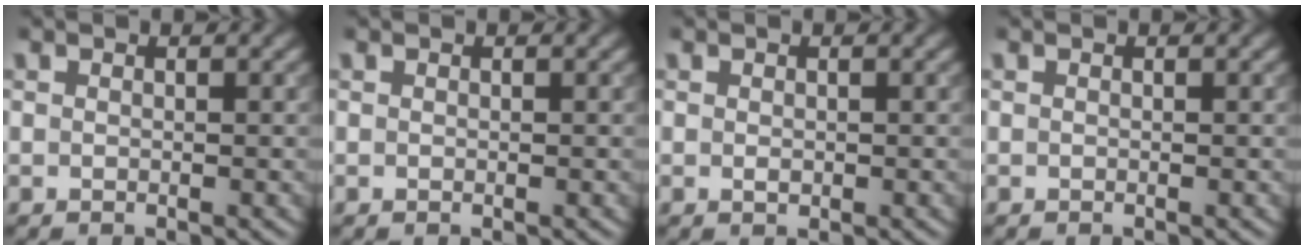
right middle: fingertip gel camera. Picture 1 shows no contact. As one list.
[{"total": 0.0}, {"total": 0.6, "force": [-0.1, 0.5, 0.5], "torque": [-0.006, -0.003, 0.001]}, {"total": 0.0}]